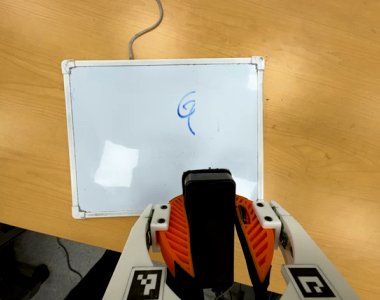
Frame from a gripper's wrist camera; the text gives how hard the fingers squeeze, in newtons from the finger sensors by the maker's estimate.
{"total": 10.0, "left": 9.4, "right": 10.5}